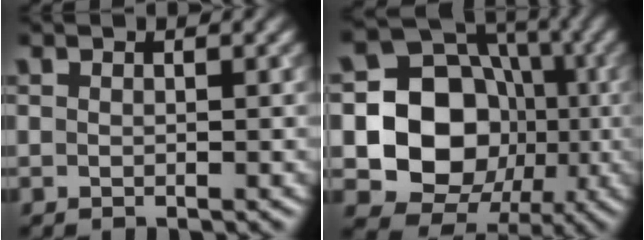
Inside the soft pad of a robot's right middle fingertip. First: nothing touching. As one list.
[{"total": 13.1, "force": [-1.9, 11.1, 6.6], "torque": [-0.092, -0.010, -0.062]}]